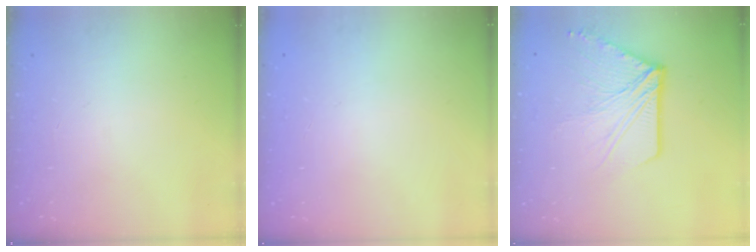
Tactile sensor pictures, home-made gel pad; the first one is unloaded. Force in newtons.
{"total": 0.0}
{"total": 12.7, "press": 12.7, "slide": 1.1}